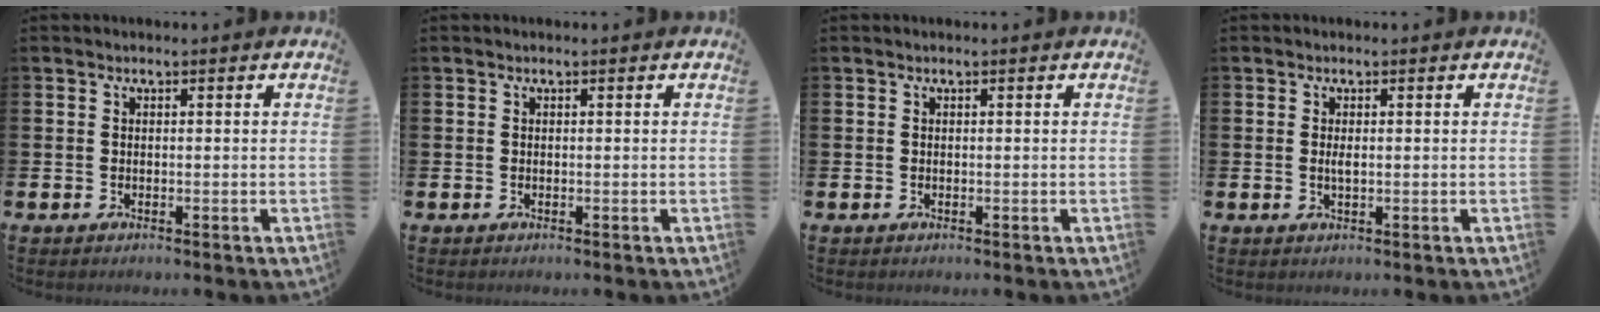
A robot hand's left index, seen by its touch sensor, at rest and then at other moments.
{"total": 0.0}
{"total": 0.0}
{"total": 1.1, "force": [0.1, 0.3, 1.0], "torque": [-0.020, 0.001, 0.002]}